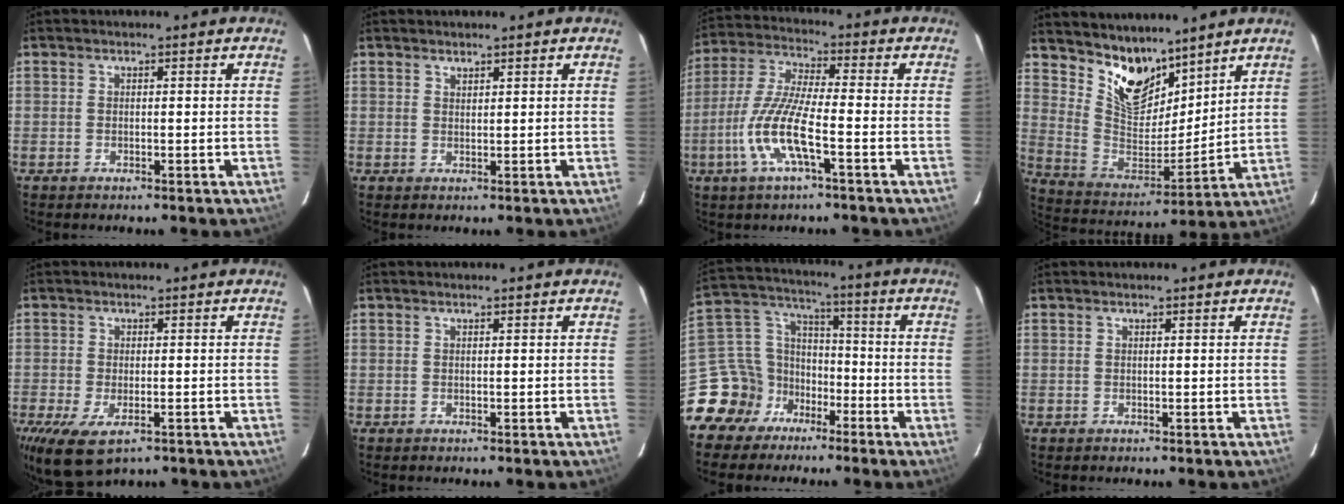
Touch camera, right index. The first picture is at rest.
{"total": 1.0, "force": [1.0, 0.2, 0.2], "torque": [-0.002, -0.001, 0.018]}
{"total": 11.6, "force": [-4.3, 1.7, 10.6], "torque": [-0.230, -0.006, -0.085]}
{"total": 13.5, "force": [10.5, 6.7, 5.2], "torque": [-0.105, -0.008, 0.206]}
{"total": 7.8, "force": [-4.0, 3.7, 5.5], "torque": [-0.115, -0.033, -0.063]}
{"total": 0.0}
{"total": 12.7, "force": [-8.3, 9.1, 3.1], "torque": [-0.086, 0.047, -0.144]}
{"total": 0.0}